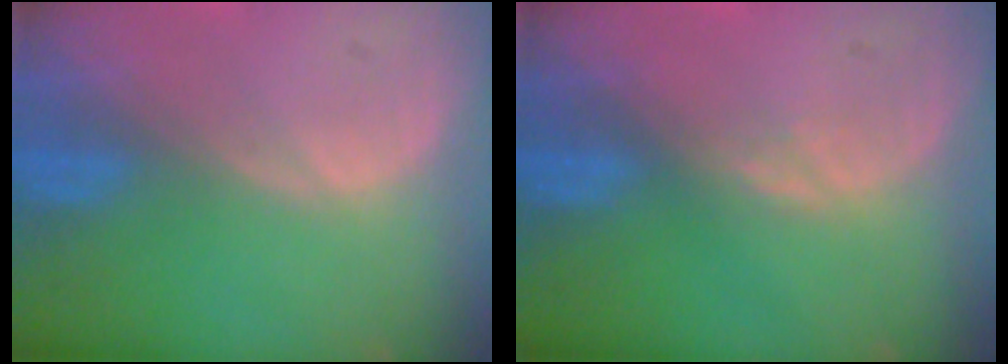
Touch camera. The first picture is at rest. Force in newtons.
{"total": 0.9, "press": 0.9, "slide": 0.4}